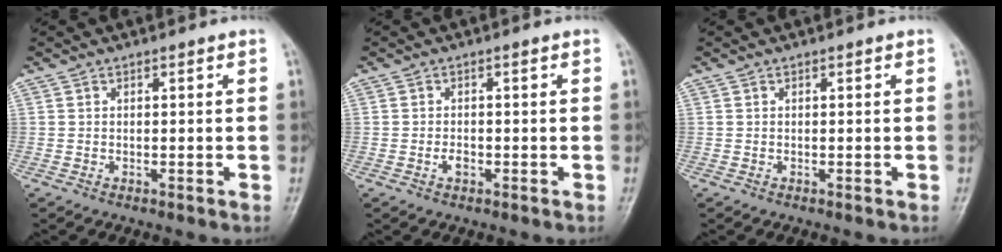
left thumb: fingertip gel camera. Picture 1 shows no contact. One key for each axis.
{"total": 1.5, "fx": -0.6, "fy": 0.9, "fz": 1.1, "tx": -0.016, "ty": 0.001, "tz": -0.012}
{"total": 0.0}